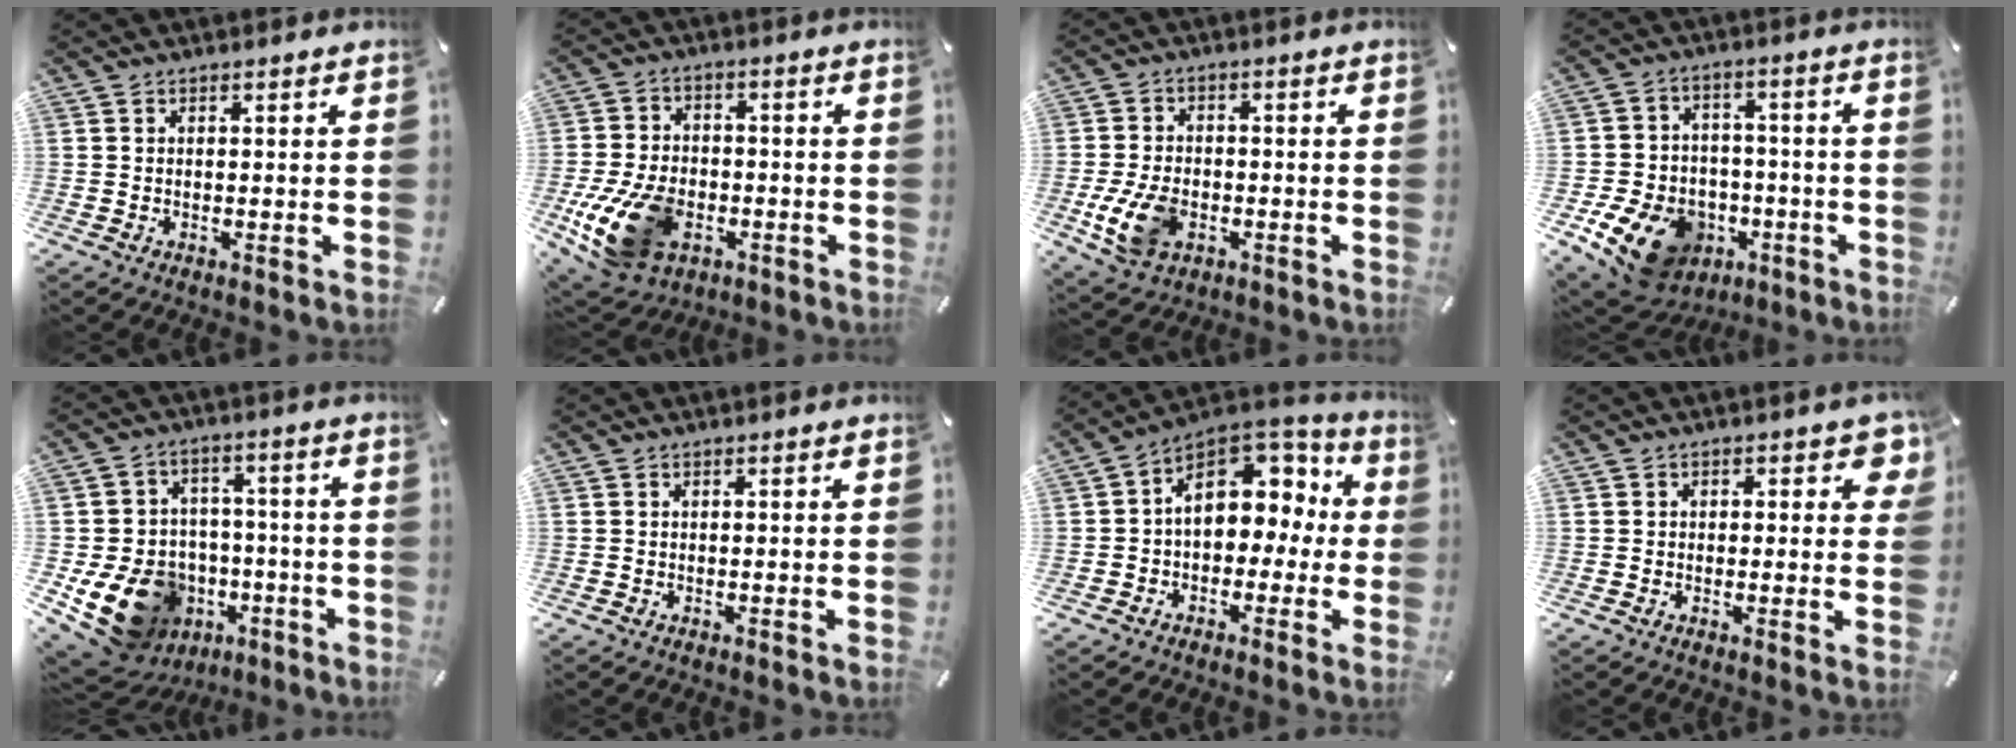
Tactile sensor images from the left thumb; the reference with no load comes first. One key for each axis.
{"total": 17.2, "fx": -5.7, "fy": 11.7, "fz": 11.2, "tx": -0.214, "ty": 0.027, "tz": -0.090}
{"total": 10.6, "fx": -3.2, "fy": 7.1, "fz": 7.1, "tx": -0.145, "ty": 0.004, "tz": -0.053}
{"total": 14.6, "fx": -6.8, "fy": 10.9, "fz": 7.0, "tx": -0.112, "ty": 0.041, "tz": -0.109}
{"total": 17.3, "fx": -5.9, "fy": 14.1, "fz": 8.2, "tx": -0.152, "ty": 0.023, "tz": -0.076}
{"total": 0.0}
{"total": 12.1, "fx": 3.1, "fy": 9.1, "fz": 7.4, "tx": -0.095, "ty": -0.021, "tz": 0.058}
{"total": 4.1, "fx": 1.5, "fy": 2.3, "fz": 3.0, "tx": -0.022, "ty": -0.003, "tz": 0.018}